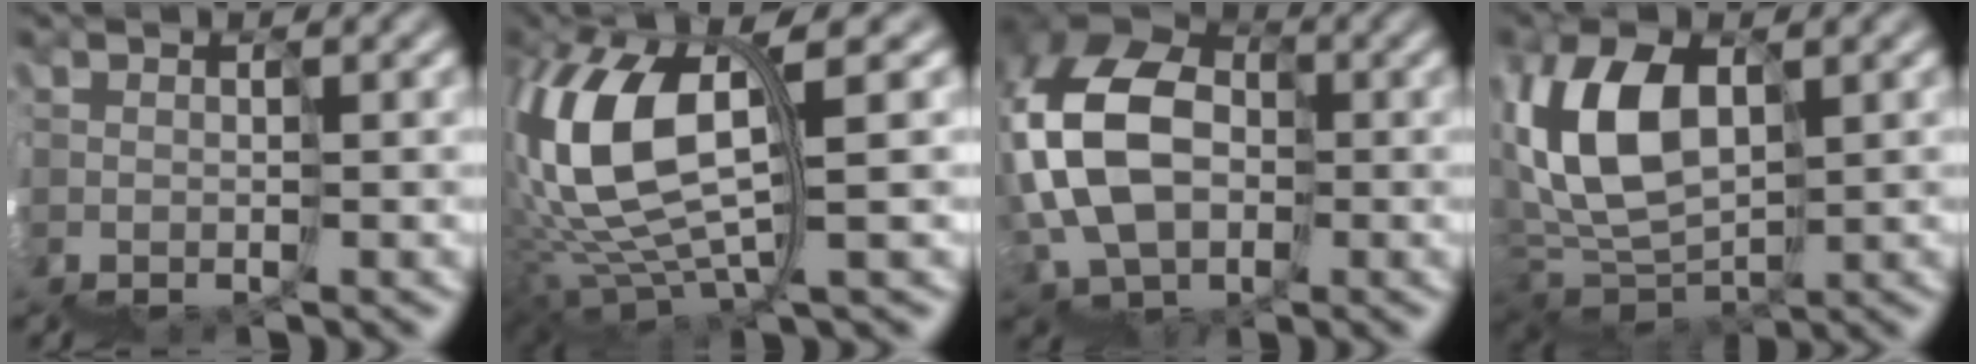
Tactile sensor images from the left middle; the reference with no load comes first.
{"total": 7.2, "force": [3.8, 2.4, 5.7], "torque": [-0.142, 0.030, 0.061]}
{"total": 9.1, "force": [1.8, 7.1, 5.5], "torque": [-0.135, 0.046, 0.005]}
{"total": 5.5, "force": [3.3, 3.3, 2.8], "torque": [-0.073, 0.039, 0.049]}